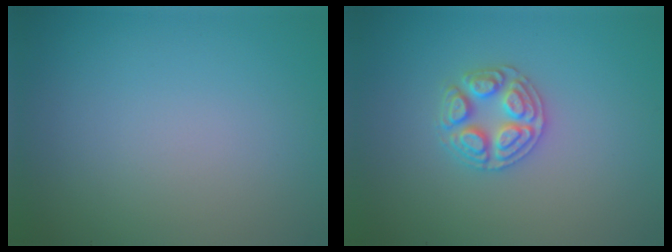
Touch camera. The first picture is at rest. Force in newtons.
{"total": 3.0, "press": 2.9, "slide": 0.4}